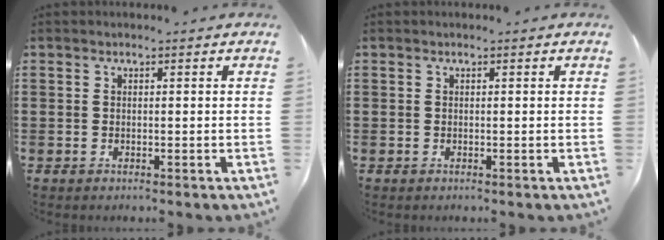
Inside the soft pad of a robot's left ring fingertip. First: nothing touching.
{"total": 0.0}